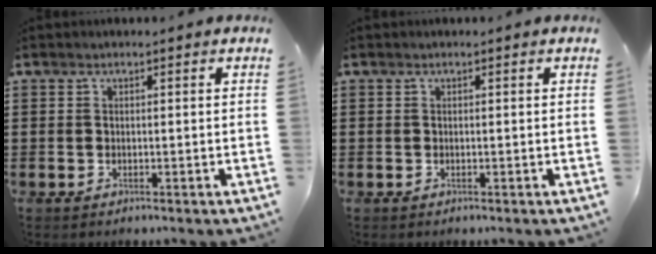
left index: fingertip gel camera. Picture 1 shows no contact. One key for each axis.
{"total": 0.0}